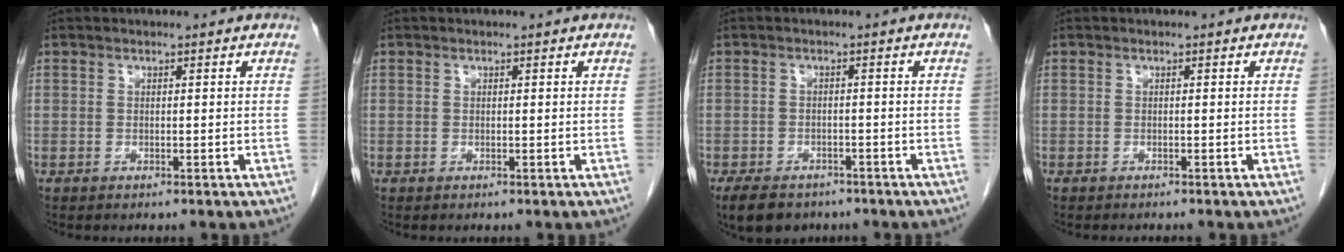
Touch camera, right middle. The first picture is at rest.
{"total": 0.0}
{"total": 7.2, "force": [-5.4, 3.9, 2.9], "torque": [-0.047, -0.003, -0.076]}
{"total": 0.6, "force": [-0.6, 0.0, 0.1], "torque": [-0.008, -0.002, -0.010]}